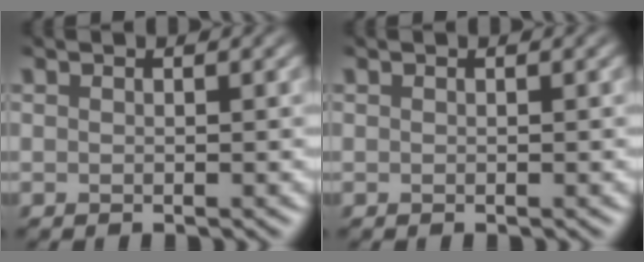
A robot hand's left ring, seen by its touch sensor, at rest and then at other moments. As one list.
[{"total": 0.0}]